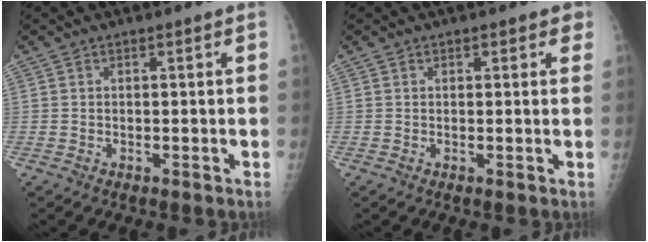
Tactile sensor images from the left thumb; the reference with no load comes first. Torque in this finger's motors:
{"motor_torque": [-0.12, 0.05, -0.35, -0.25, 0.04]}